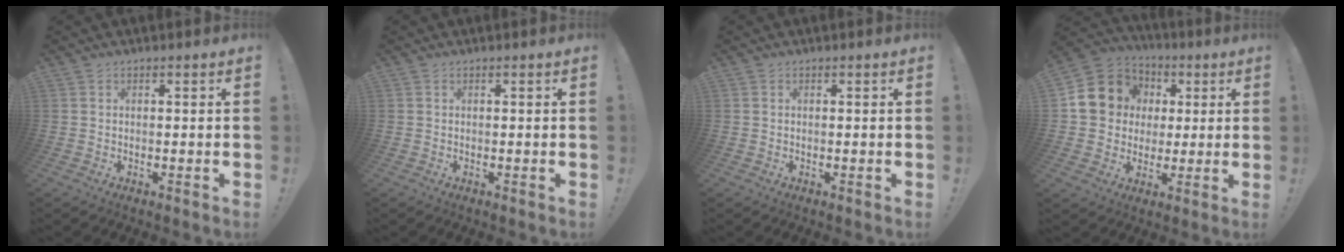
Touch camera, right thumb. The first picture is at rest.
{"total": 0.0}
{"total": 0.0}
{"total": 14.9, "force": [3.3, 13.5, 5.3], "torque": [-0.079, -0.002, 0.083]}